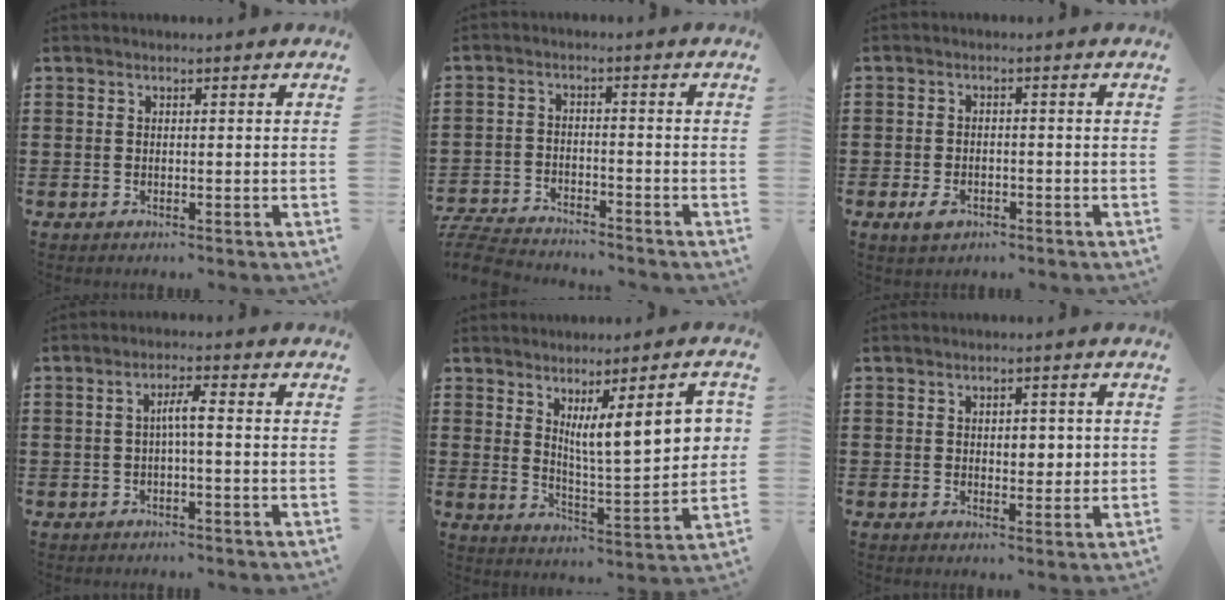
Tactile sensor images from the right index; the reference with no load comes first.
{"total": 5.2, "force": [-5.1, 0.6, 0.7], "torque": [-0.030, -0.001, -0.108]}
{"total": 2.4, "force": [-1.4, 1.3, 1.4], "torque": [-0.033, -0.001, -0.030]}
{"total": 3.1, "force": [-0.3, 0.3, 3.0], "torque": [-0.058, 0.005, -0.010]}
{"total": 10.0, "force": [3.9, 2.2, 9.0], "torque": [-0.149, -0.008, 0.063]}
{"total": 2.8, "force": [0.2, 1.8, 2.1], "torque": [-0.027, 0.003, -0.001]}